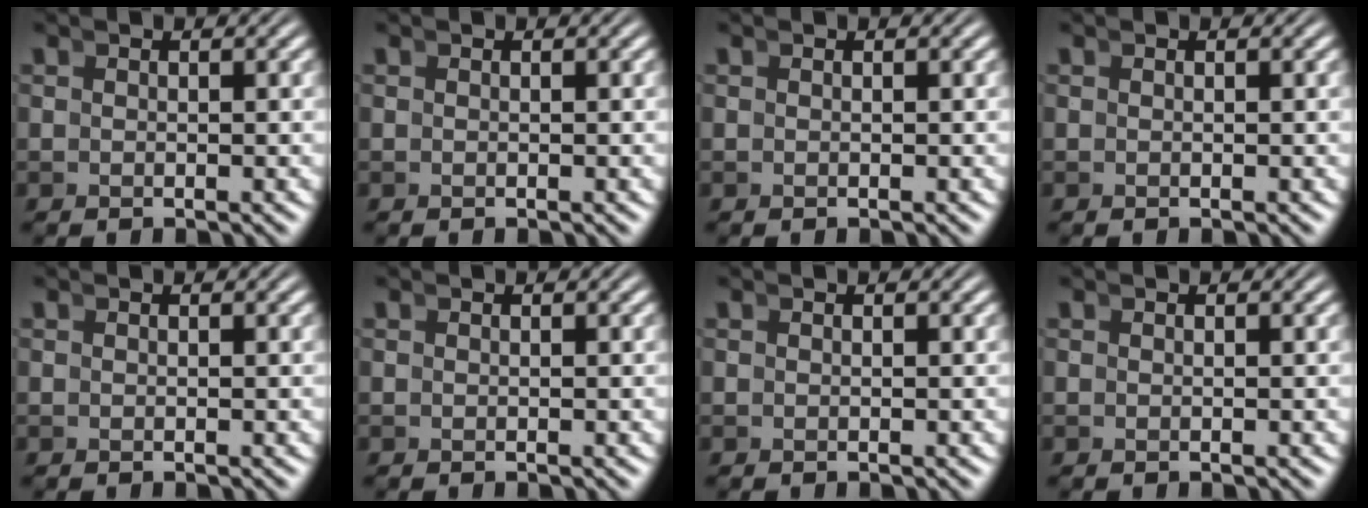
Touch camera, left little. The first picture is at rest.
{"total": 0.0}
{"total": 0.0}
{"total": 0.0}
{"total": 0.0}
{"total": 0.0}
{"total": 0.0}
{"total": 0.0}